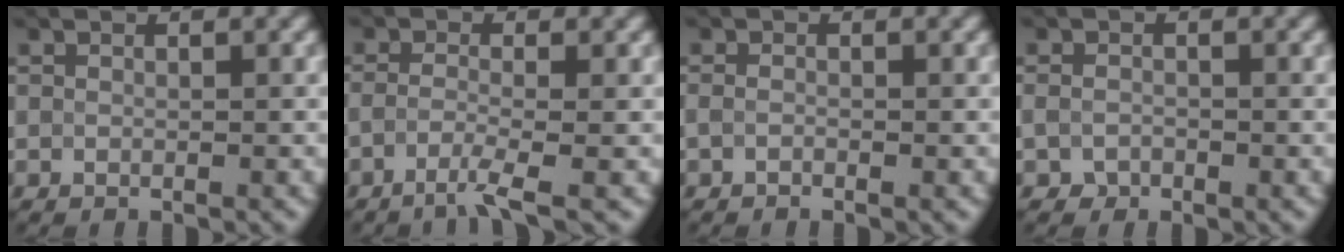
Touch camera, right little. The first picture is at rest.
{"total": 2.7, "force": [-2.0, 0.0, 1.8], "torque": [-0.026, 0.002, -0.047]}
{"total": 1.2, "force": [-1.1, 0.1, 0.5], "torque": [-0.009, -0.001, -0.015]}
{"total": 1.6, "force": [-1.2, 1.0, 0.3], "torque": [-0.006, 0.000, -0.019]}